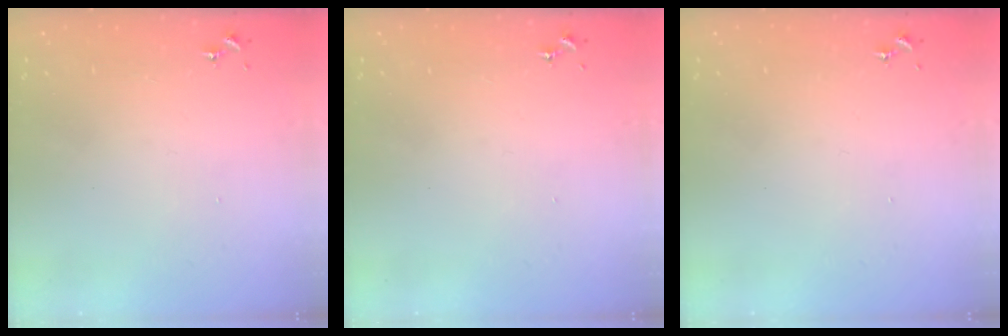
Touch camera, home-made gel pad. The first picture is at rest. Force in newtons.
{"total": 0.0}
{"total": 0.0}